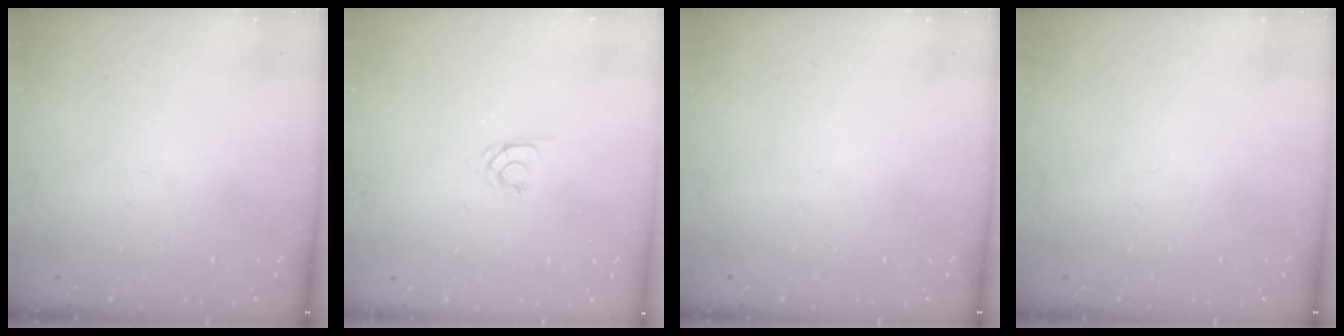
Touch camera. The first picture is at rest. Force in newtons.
{"total": 1.3, "press": 1.2, "slide": 0.3}
{"total": 0.0}
{"total": 0.0}